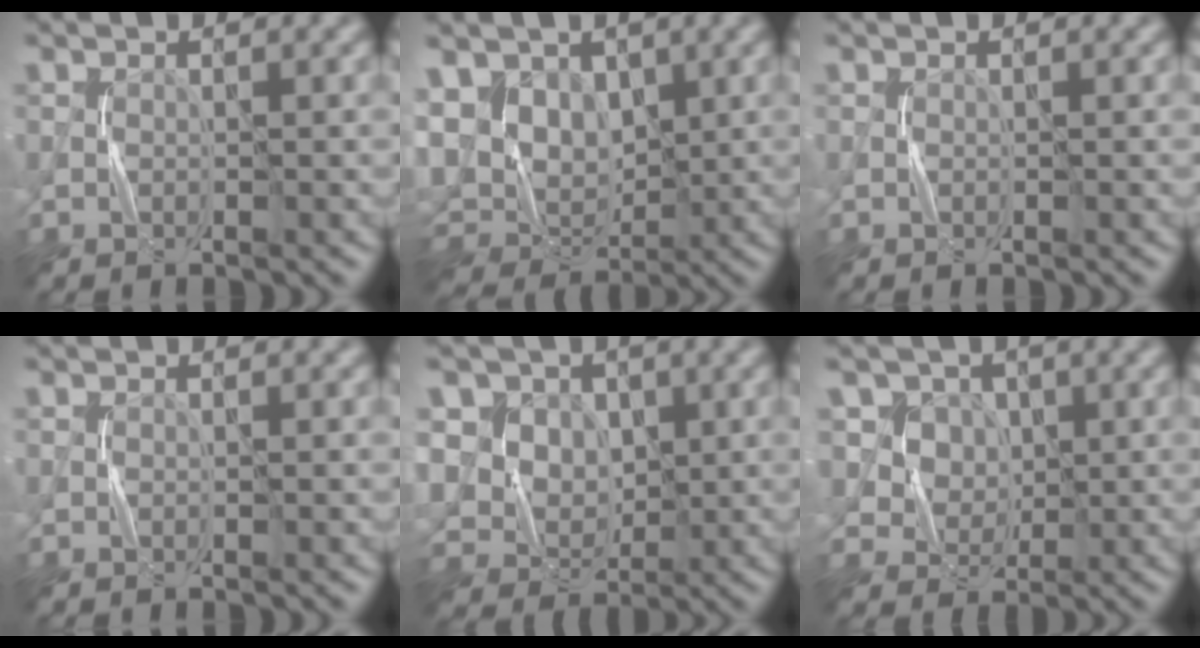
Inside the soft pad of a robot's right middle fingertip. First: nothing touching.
{"total": 8.8, "force": [2.9, 6.6, 5.2], "torque": [-0.113, 0.011, 0.058]}
{"total": 0.0}
{"total": 0.0}
{"total": 7.9, "force": [2.4, 6.7, 3.5], "torque": [-0.071, 0.009, 0.039]}
{"total": 7.1, "force": [3.1, 5.8, 2.8], "torque": [-0.051, 0.003, 0.045]}